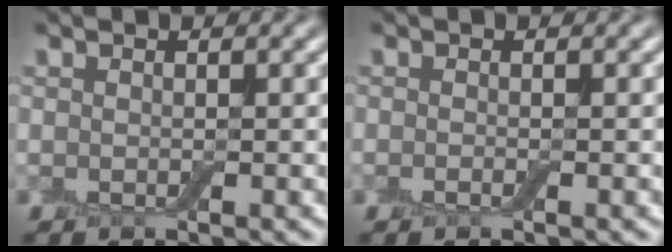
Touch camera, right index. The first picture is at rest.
{"total": 0.5, "force": [-0.4, 0.2, 0.3], "torque": [-0.007, -0.002, -0.009]}